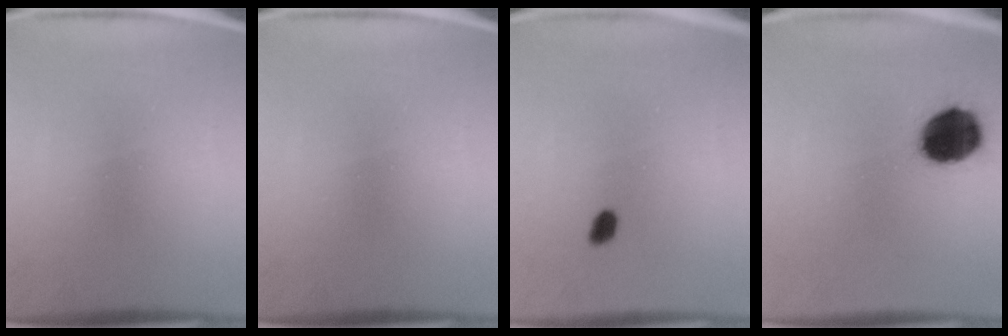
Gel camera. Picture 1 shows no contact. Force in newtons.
{"total": 0.0}
{"total": 1.4}
{"total": 12.9}